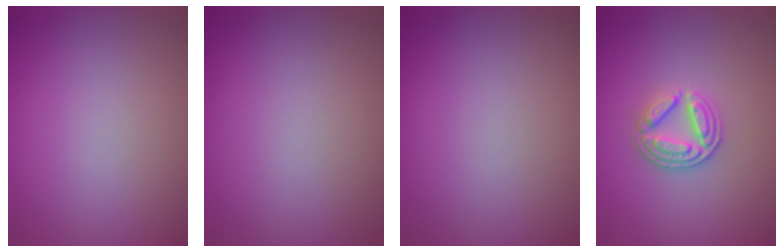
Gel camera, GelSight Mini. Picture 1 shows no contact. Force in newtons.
{"total": 0.0}
{"total": 0.0}
{"total": 3.3, "press": 2.9, "slide": 1.6}